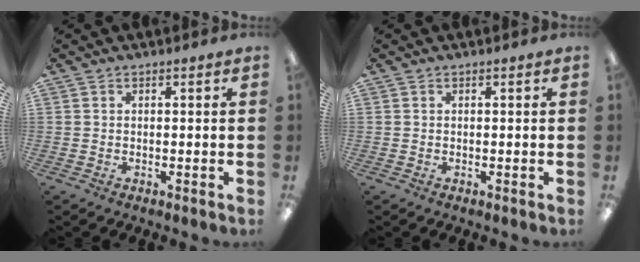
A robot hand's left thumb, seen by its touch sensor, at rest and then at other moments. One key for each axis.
{"total": 0.0}